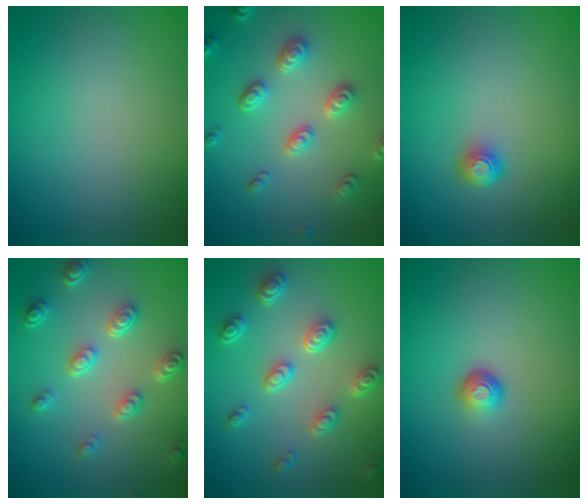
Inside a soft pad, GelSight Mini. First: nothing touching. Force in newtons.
{"total": 3.3, "press": 3.2, "slide": 0.9}
{"total": 1.5, "press": 1.1, "slide": 1.1}
{"total": 4.4, "press": 3.3, "slide": 2.8}
{"total": 4.8, "press": 3.8, "slide": 2.9}
{"total": 1.6, "press": 1.0, "slide": 1.2}